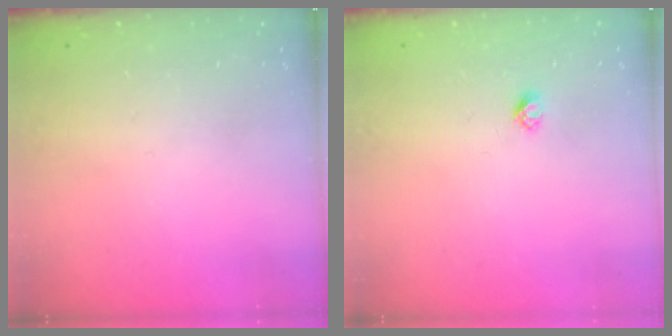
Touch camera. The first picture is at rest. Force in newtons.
{"total": 2.7, "press": 2.6, "slide": 0.3}